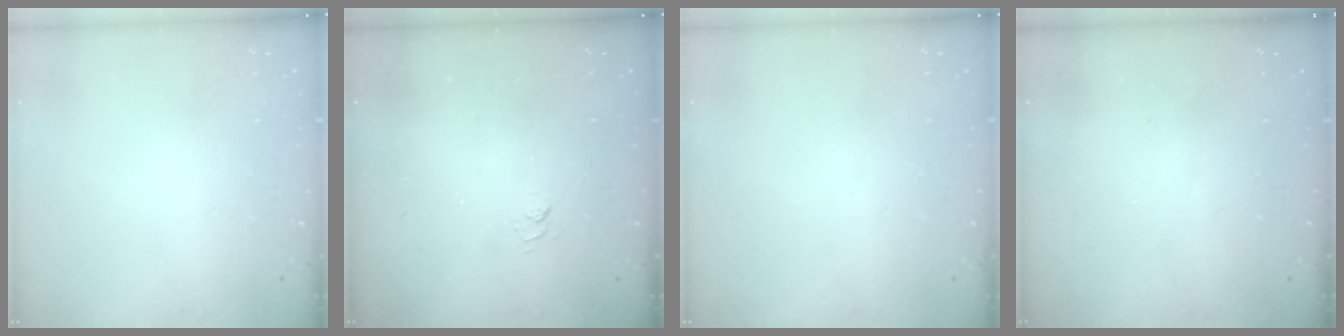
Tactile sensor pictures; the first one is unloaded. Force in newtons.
{"total": 2.7, "press": 2.2, "slide": 1.5}
{"total": 0.0}
{"total": 2.3, "press": 2.2, "slide": 0.8}